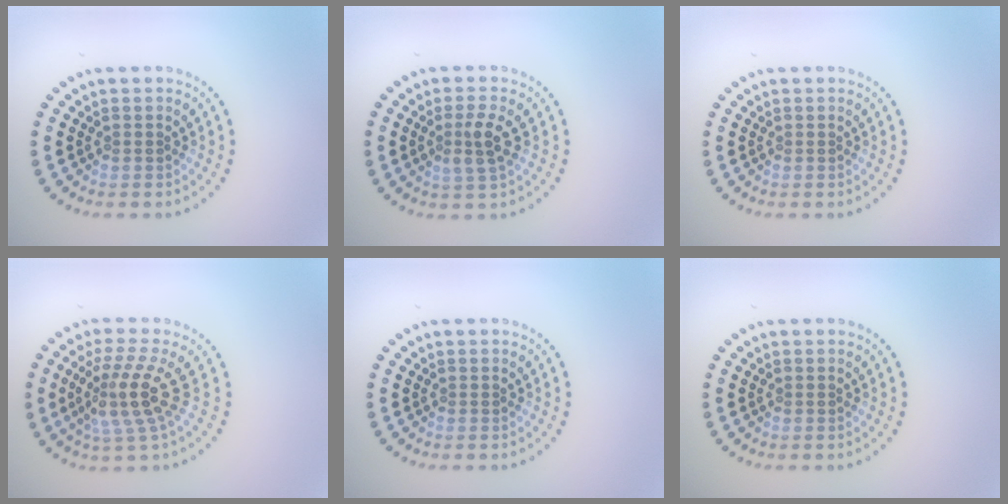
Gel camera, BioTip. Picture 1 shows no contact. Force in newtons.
{"total": 2.6, "press": 2.4, "slide": 1.1}
{"total": 0.0}
{"total": 4.2, "press": 3.1, "slide": 2.8}
{"total": 0.0}
{"total": 0.0}